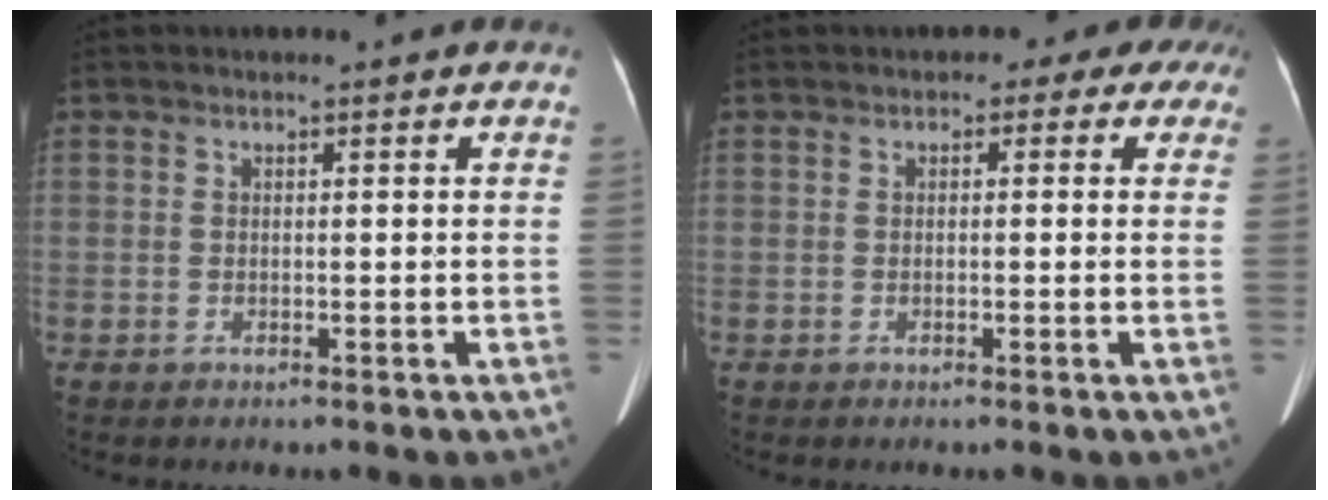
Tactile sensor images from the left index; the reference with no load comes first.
{"total": 4.2, "force": [2.6, 2.8, 1.6], "torque": [-0.005, 0.020, 0.015]}